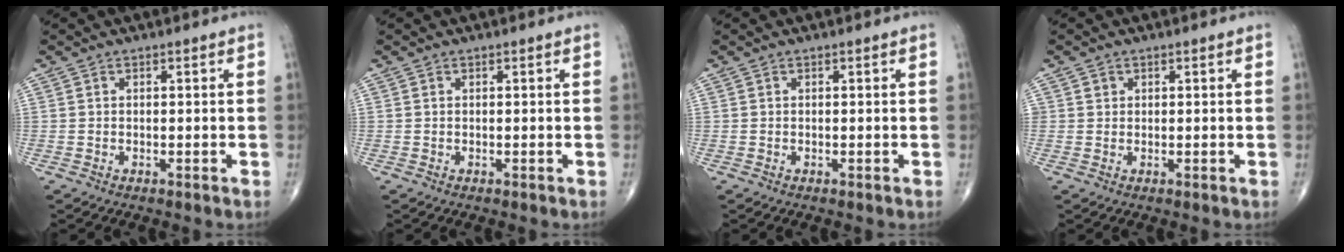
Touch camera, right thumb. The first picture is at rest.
{"total": 0.0}
{"total": 0.0}
{"total": 0.9, "force": [0.4, 0.8, 0.1], "torque": [0.008, 0.000, 0.005]}